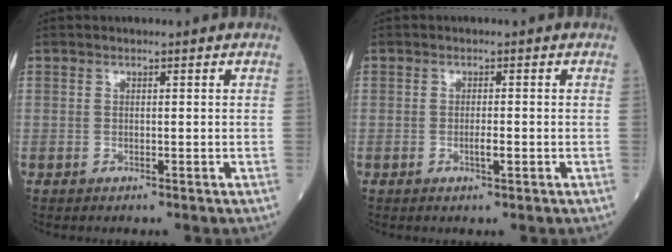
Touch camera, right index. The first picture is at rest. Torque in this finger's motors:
{"motor_torque": [0.40, -0.22, 0.19, 0.05]}